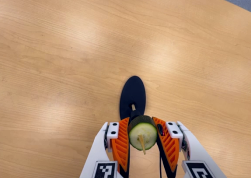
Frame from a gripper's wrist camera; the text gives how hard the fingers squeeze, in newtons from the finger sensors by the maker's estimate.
{"total": 10.8, "left": 9.8, "right": 11.8}